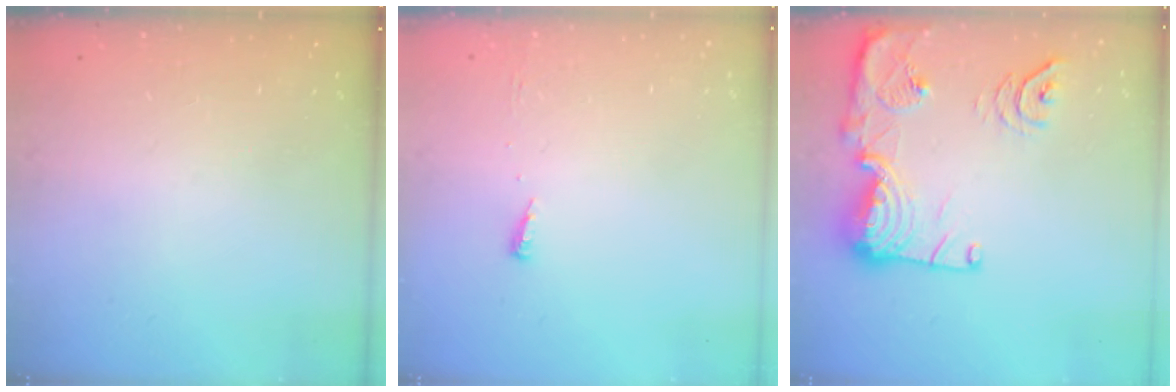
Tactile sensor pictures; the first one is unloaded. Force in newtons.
{"total": 3.7, "press": 3.7, "slide": 0.5}
{"total": 21.3, "press": 21.2, "slide": 1.9}